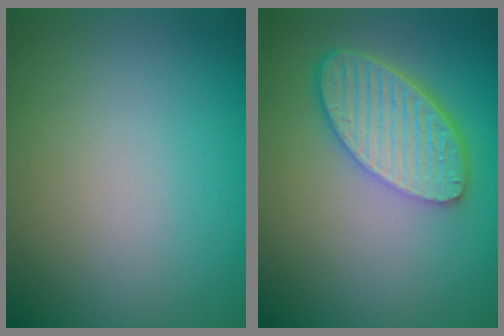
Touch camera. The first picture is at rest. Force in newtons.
{"total": 5.9, "press": 4.5, "slide": 3.8}